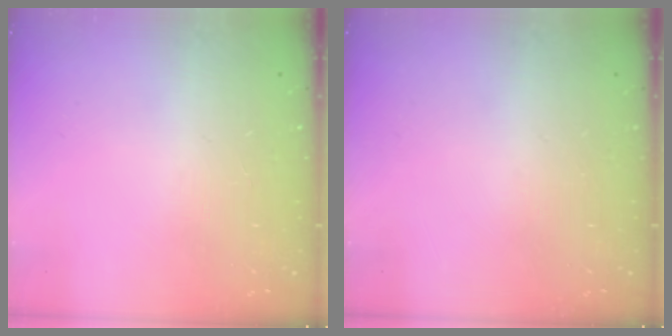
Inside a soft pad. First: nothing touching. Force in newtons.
{"total": 0.0}